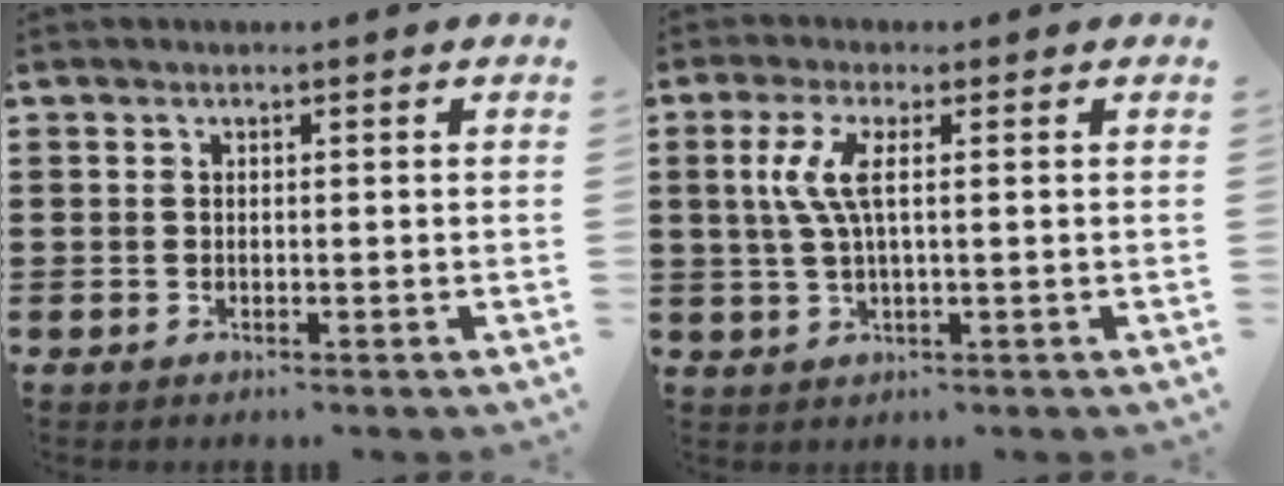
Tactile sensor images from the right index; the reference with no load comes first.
{"total": 5.2, "force": [0.6, 1.1, 5.0], "torque": [-0.119, -0.007, 0.001]}